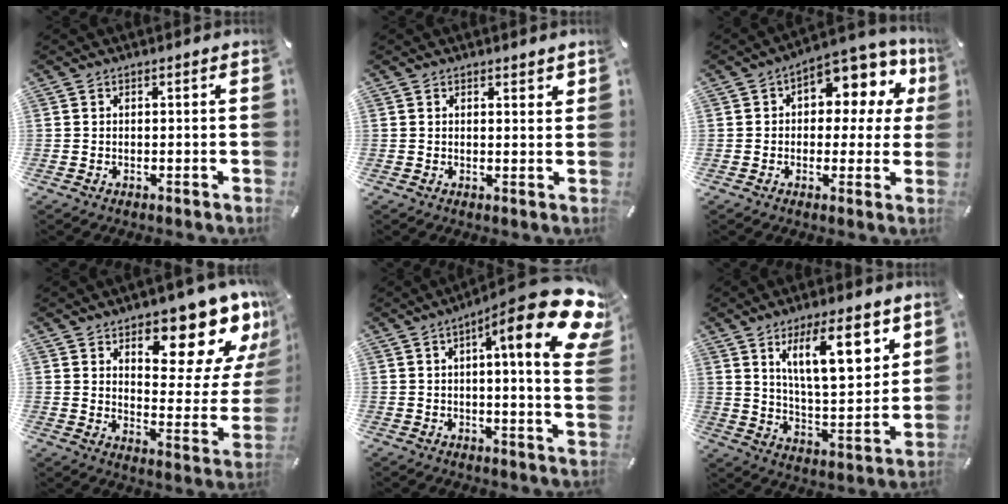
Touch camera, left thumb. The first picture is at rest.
{"total": 1.3, "force": [1.1, 0.5, 0.5], "torque": [-0.003, -0.003, 0.020]}
{"total": 10.4, "force": [4.4, 6.4, 6.9], "torque": [-0.088, -0.038, 0.078]}
{"total": 16.8, "force": [11.0, 7.7, 10.0], "torque": [-0.100, -0.106, 0.177]}
{"total": 20.9, "force": [8.7, 4.7, 18.5], "torque": [-0.260, -0.061, 0.122]}
{"total": 16.8, "force": [9.0, 6.2, 12.7], "torque": [-0.200, -0.031, 0.144]}